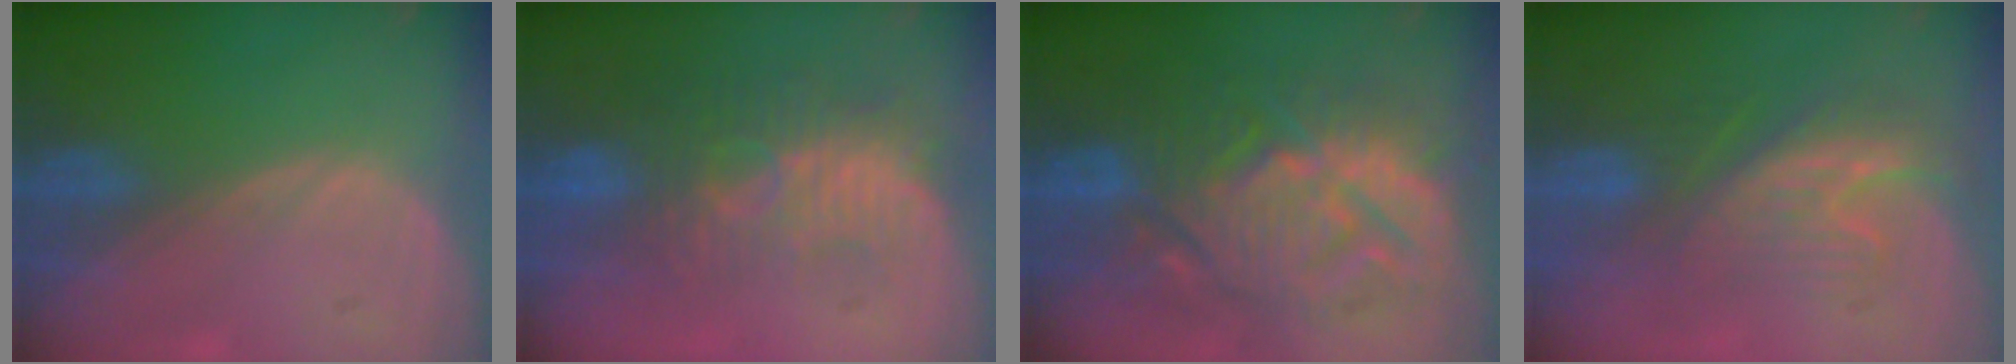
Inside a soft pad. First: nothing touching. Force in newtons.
{"total": 9.4, "press": 8.7, "slide": 3.7}
{"total": 13.5, "press": 13.4, "slide": 1.3}
{"total": 8.5, "press": 7.5, "slide": 4.1}